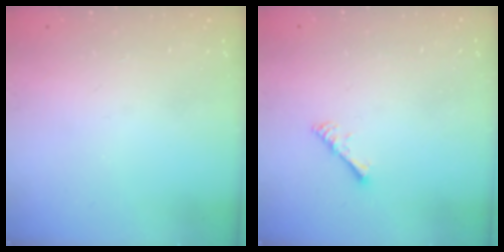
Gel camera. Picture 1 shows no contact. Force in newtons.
{"total": 3.4, "press": 3.4, "slide": 0.6}